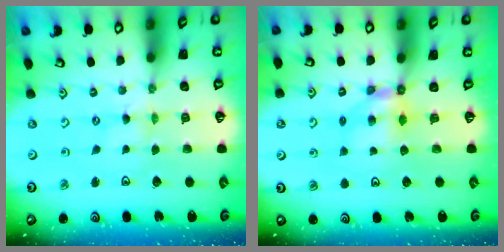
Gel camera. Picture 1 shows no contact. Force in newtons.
{"total": 5.9, "press": 5.9, "slide": 0.4}